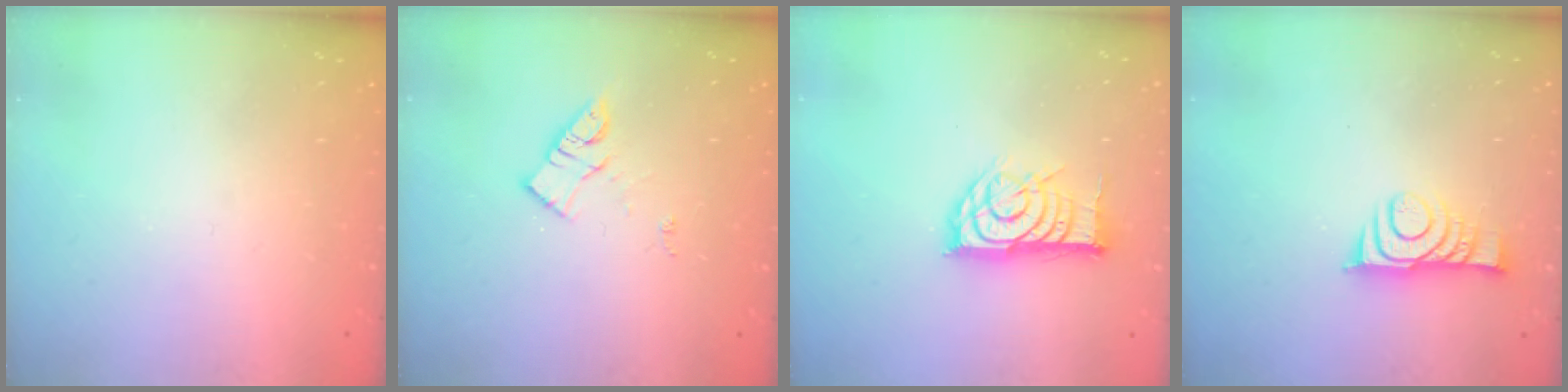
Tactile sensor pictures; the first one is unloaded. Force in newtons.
{"total": 10.7, "press": 10.7, "slide": 0.7}
{"total": 13.9, "press": 13.9, "slide": 0.6}
{"total": 9.0, "press": 9.0, "slide": 0.7}